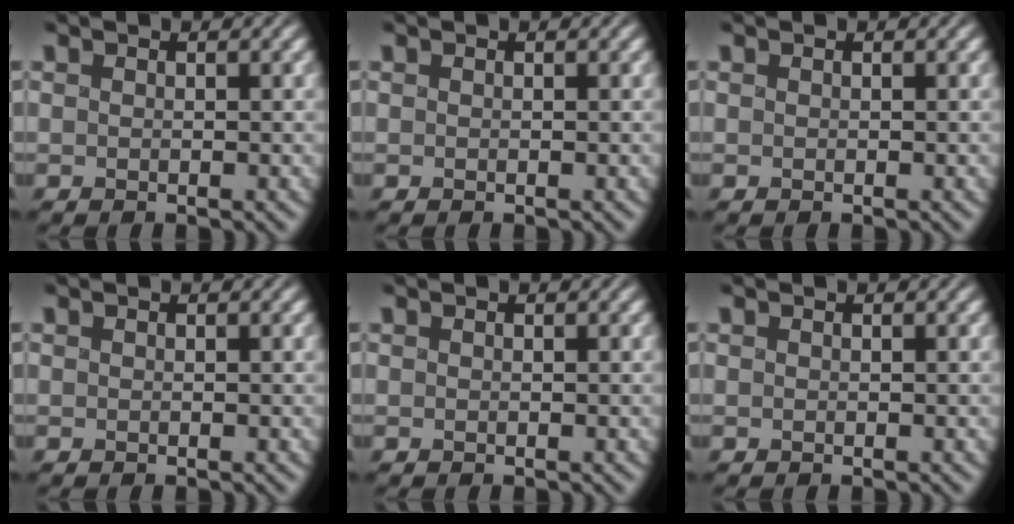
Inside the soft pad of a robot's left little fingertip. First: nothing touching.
{"total": 0.0}
{"total": 0.0}
{"total": 0.0}
{"total": 0.0}
{"total": 0.0}